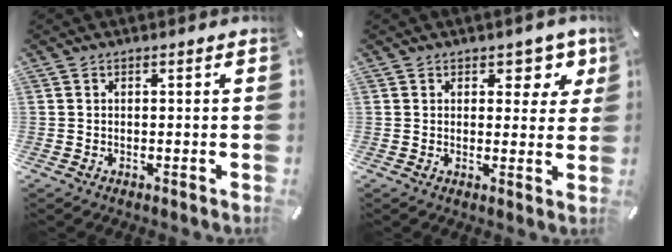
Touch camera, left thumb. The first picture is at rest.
{"total": 6.3, "force": [3.5, 3.9, 3.5], "torque": [-0.016, -0.022, 0.052]}